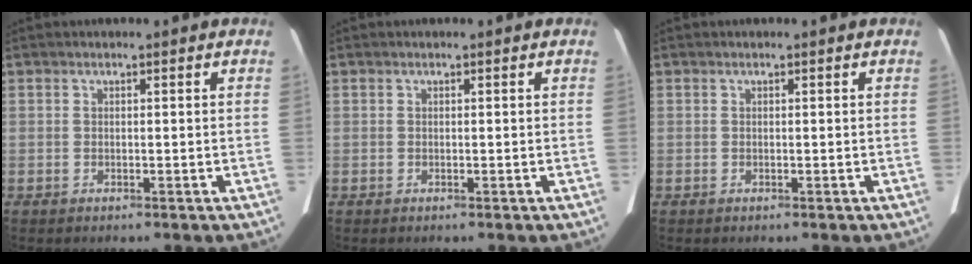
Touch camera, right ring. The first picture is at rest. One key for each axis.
{"total": 0.0}
{"total": 0.0}